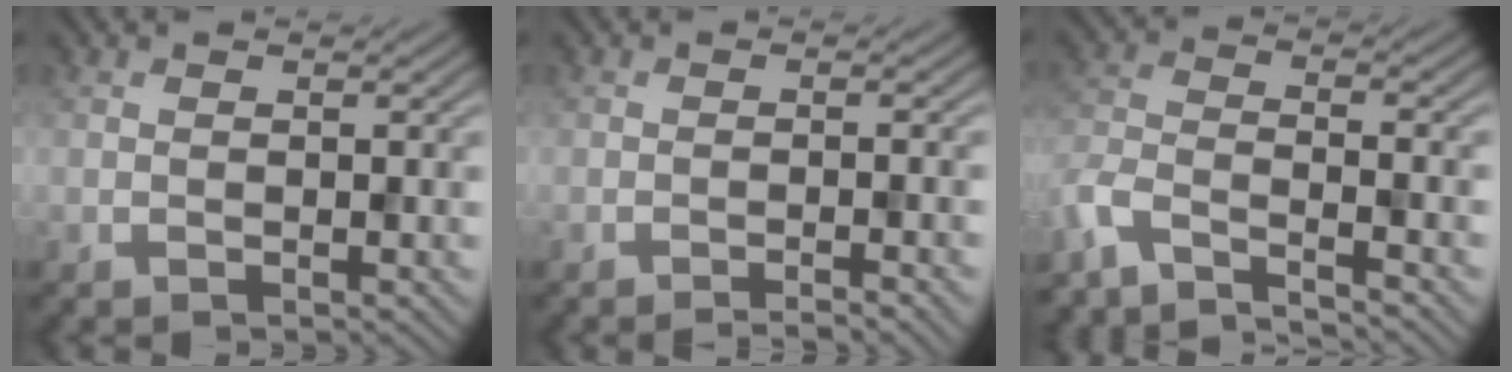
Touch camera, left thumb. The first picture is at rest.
{"total": 2.5, "force": [-1.7, 0.2, 1.8], "torque": [-0.017, 0.005, -0.030]}
{"total": 6.3, "force": [-5.6, 1.0, 2.8], "torque": [-0.065, -0.013, -0.114]}